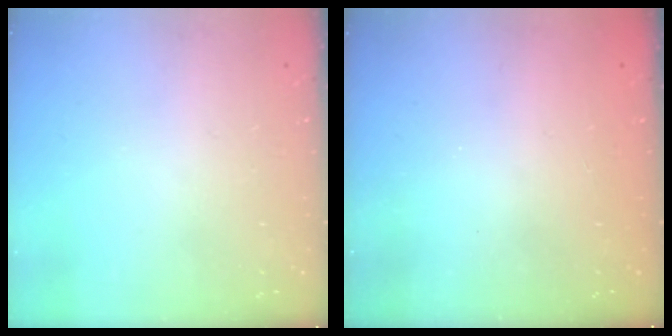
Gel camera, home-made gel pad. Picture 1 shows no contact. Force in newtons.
{"total": 2.3, "press": 2.2, "slide": 0.8}